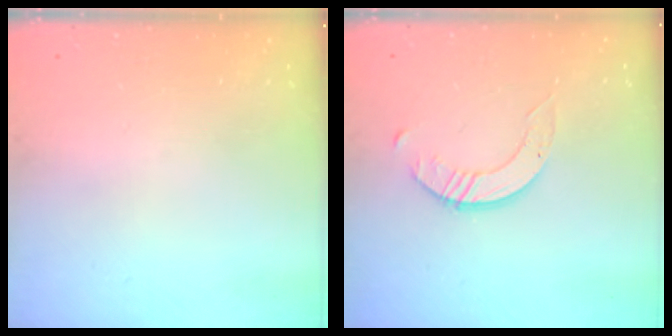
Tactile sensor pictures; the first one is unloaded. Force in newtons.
{"total": 1.6, "press": 1.6, "slide": 0.2}